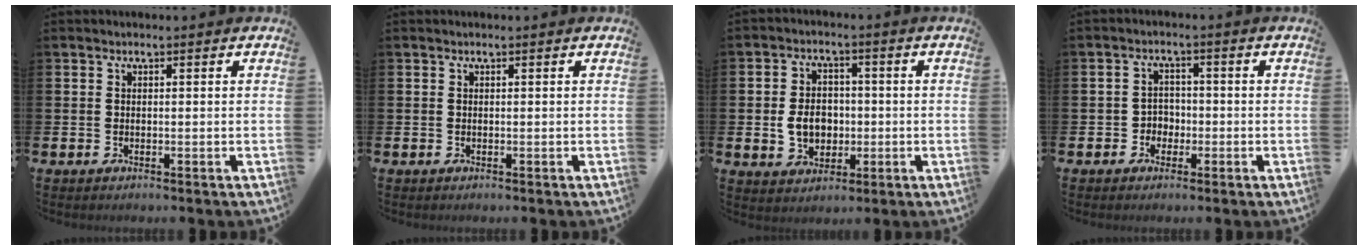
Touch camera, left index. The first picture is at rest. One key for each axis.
{"total": 0.0}
{"total": 5.5, "fx": -0.6, "fy": 4.5, "fz": 3.2, "tx": -0.050, "ty": 0.005, "tz": -0.016}
{"total": 2.6, "fx": -1.2, "fy": 2.2, "fz": 0.6, "tx": -0.017, "ty": 0.006, "tz": -0.030}